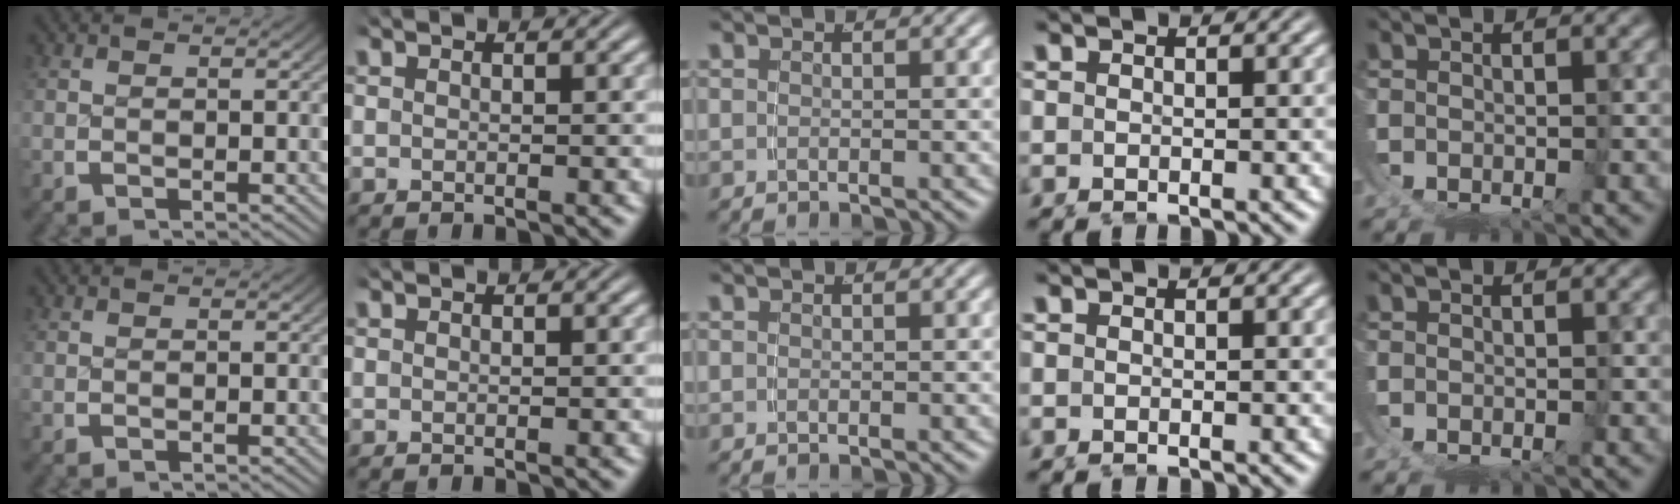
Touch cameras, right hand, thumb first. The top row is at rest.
{}